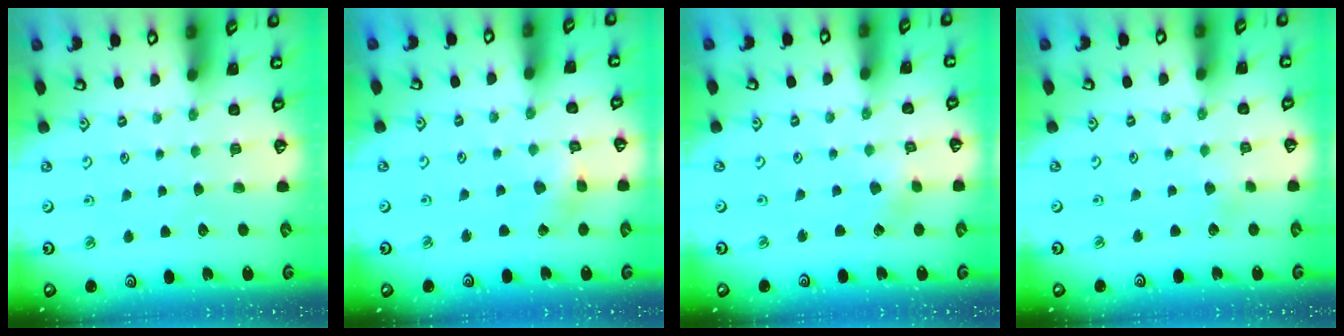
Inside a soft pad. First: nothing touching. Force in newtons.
{"total": 3.3, "press": 3.3, "slide": 0.2}
{"total": 2.4, "press": 2.4, "slide": 0.3}
{"total": 1.6, "press": 1.6, "slide": 0.0}